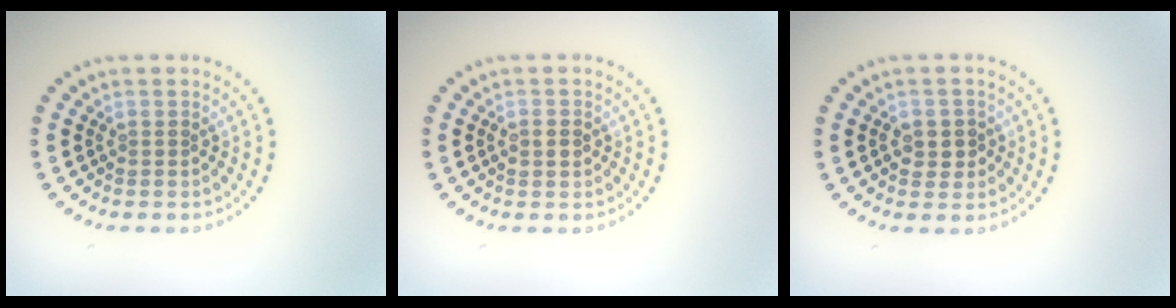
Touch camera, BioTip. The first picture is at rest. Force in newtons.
{"total": 1.8, "press": 1.8, "slide": 0.3}
{"total": 1.9, "press": 1.8, "slide": 0.2}